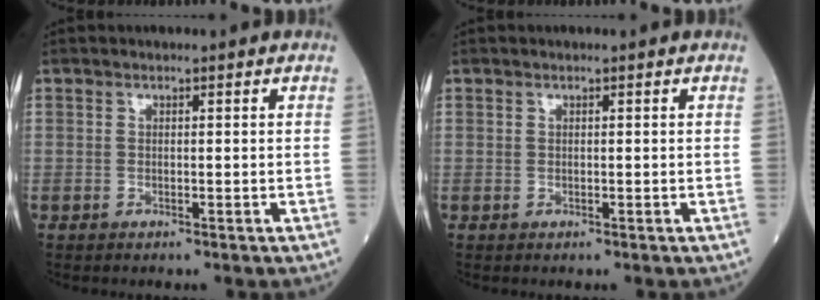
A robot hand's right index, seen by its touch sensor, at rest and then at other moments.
{"total": 0.0}